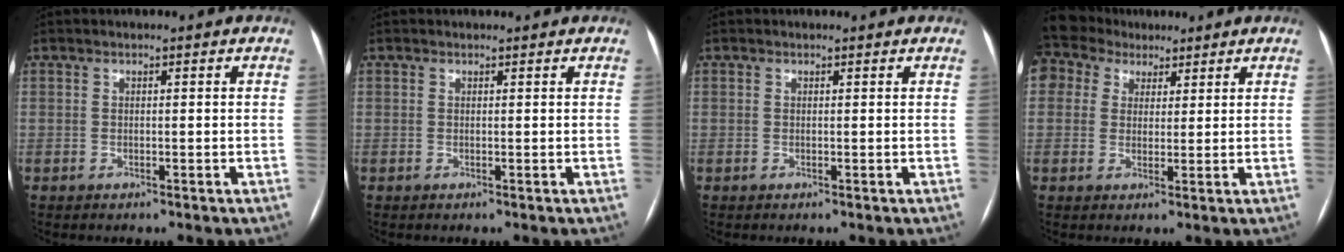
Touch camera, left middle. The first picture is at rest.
{"total": 1.1, "force": [1.0, 0.2, 0.2], "torque": [-0.009, 0.010, 0.014]}
{"total": 0.7, "force": [0.6, 0.2, 0.1], "torque": [-0.007, 0.004, 0.008]}
{"total": 7.6, "force": [5.2, 5.4, 1.1], "torque": [-0.028, 0.039, 0.098]}